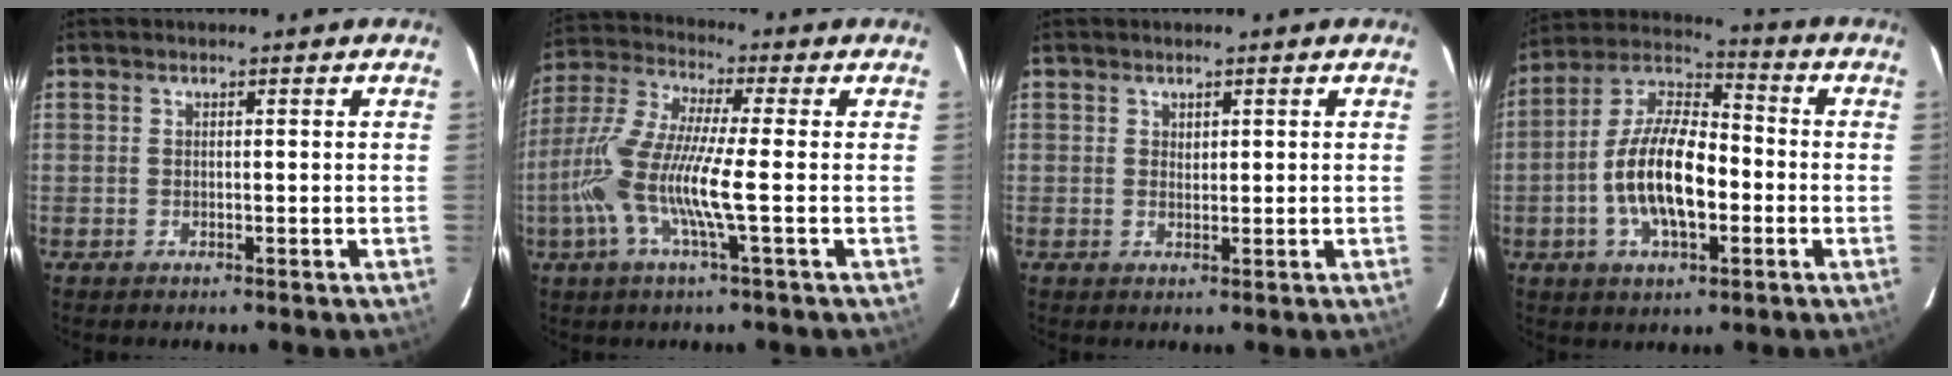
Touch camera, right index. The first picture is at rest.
{"total": 12.6, "force": [-3.1, 0.3, 12.3], "torque": [-0.250, -0.004, -0.063]}
{"total": 1.0, "force": [0.6, 0.7, 0.3], "torque": [-0.002, 0.003, 0.012]}
{"total": 14.9, "force": [-3.2, 6.6, 13.0], "torque": [-0.253, 0.009, -0.062]}